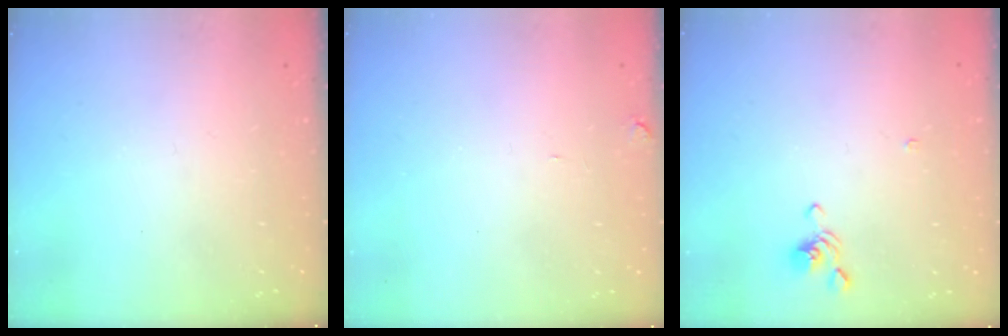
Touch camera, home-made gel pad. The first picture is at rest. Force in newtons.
{"total": 1.3, "press": 1.2, "slide": 0.5}
{"total": 3.2, "press": 3.2, "slide": 0.7}